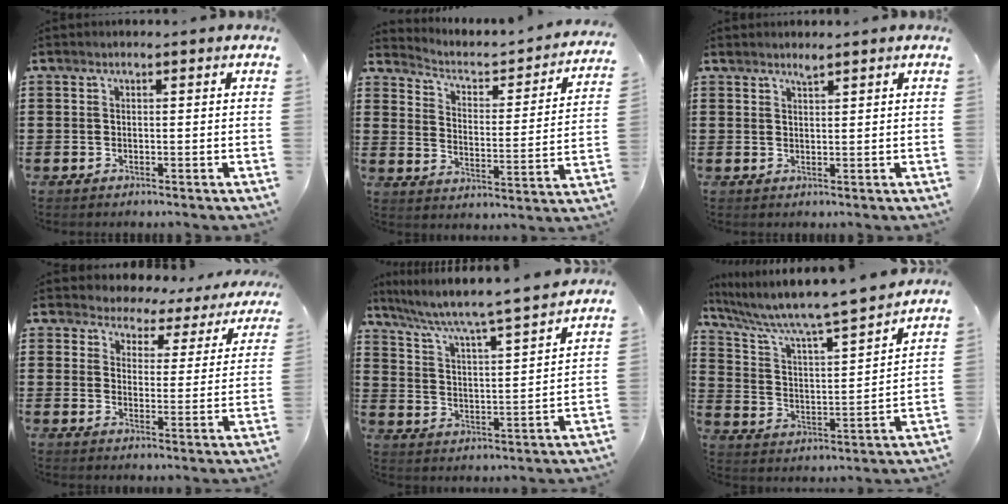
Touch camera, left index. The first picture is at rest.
{"total": 2.3, "force": [1.7, 1.2, 1.0], "torque": [-0.037, -0.016, 0.016]}
{"total": 1.3, "force": [1.3, -0.1, 0.4], "torque": [-0.009, -0.001, 0.024]}
{"total": 3.7, "force": [3.5, 1.2, 0.0], "torque": [-0.024, -0.024, 0.056]}
{"total": 4.8, "force": [4.3, -0.5, 2.2], "torque": [-0.065, -0.040, 0.060]}
{"total": 7.2, "force": [6.5, -0.1, 3.0], "torque": [-0.090, -0.056, 0.101]}